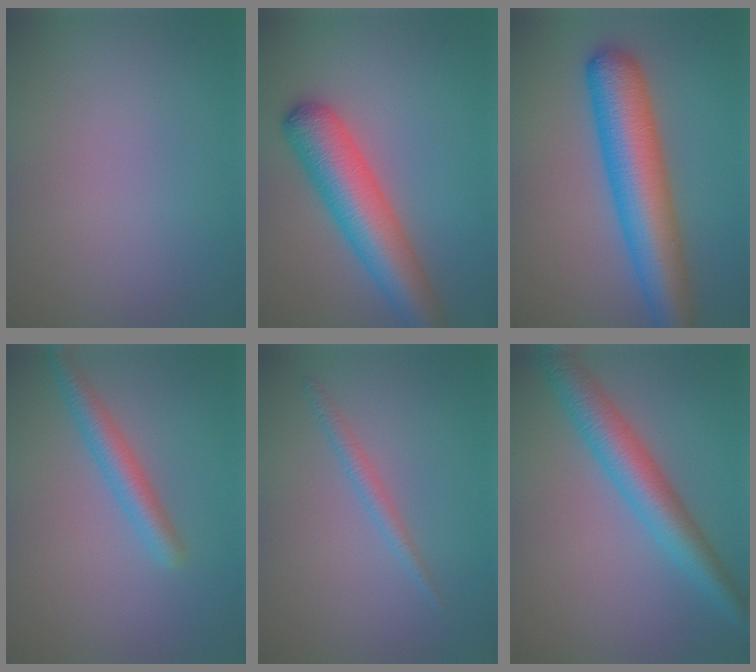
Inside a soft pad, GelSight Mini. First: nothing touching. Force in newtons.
{"total": 7.1, "press": 7.1, "slide": 0.2}
{"total": 8.8, "press": 8.8, "slide": 0.2}
{"total": 2.8, "press": 2.8, "slide": 0.2}
{"total": 1.4, "press": 1.4, "slide": 0.0}
{"total": 5.4, "press": 5.4, "slide": 0.1}